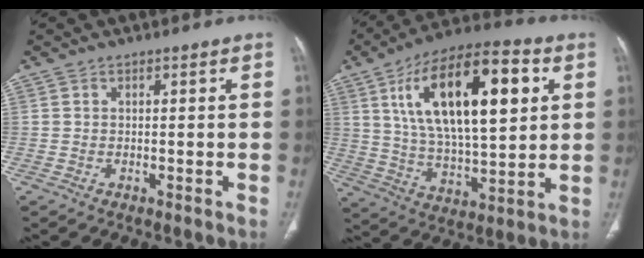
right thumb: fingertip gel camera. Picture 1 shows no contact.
{"total": 24.8, "force": [7.7, 10.4, 21.2], "torque": [-0.341, -0.009, 0.126]}